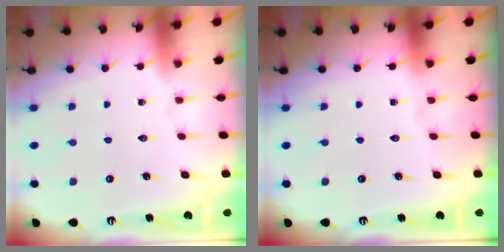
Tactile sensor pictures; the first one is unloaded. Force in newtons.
{"total": 0.0}